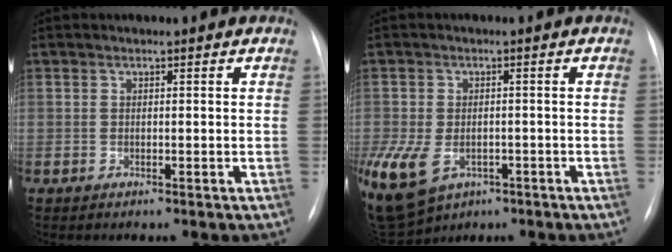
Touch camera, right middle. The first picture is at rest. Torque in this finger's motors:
{"motor_torque": [0.96, -0.95, 0.36, 0.21]}